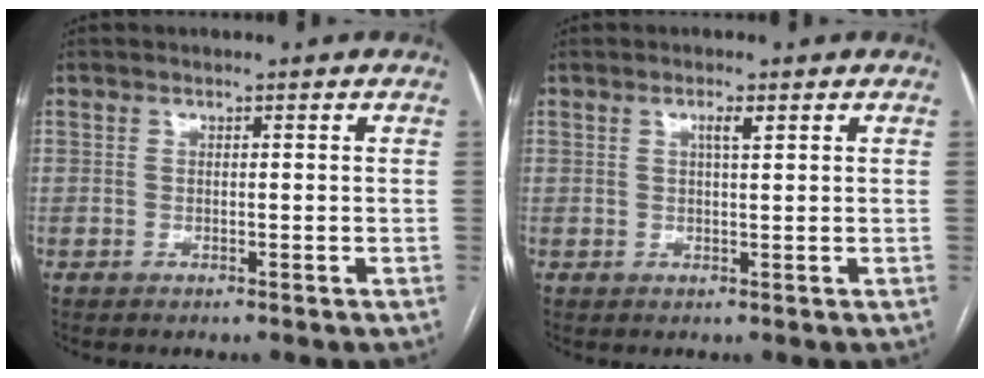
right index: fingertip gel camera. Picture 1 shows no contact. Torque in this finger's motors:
{"motor_torque": [0.01, 0.00, 0.03, 0.04]}